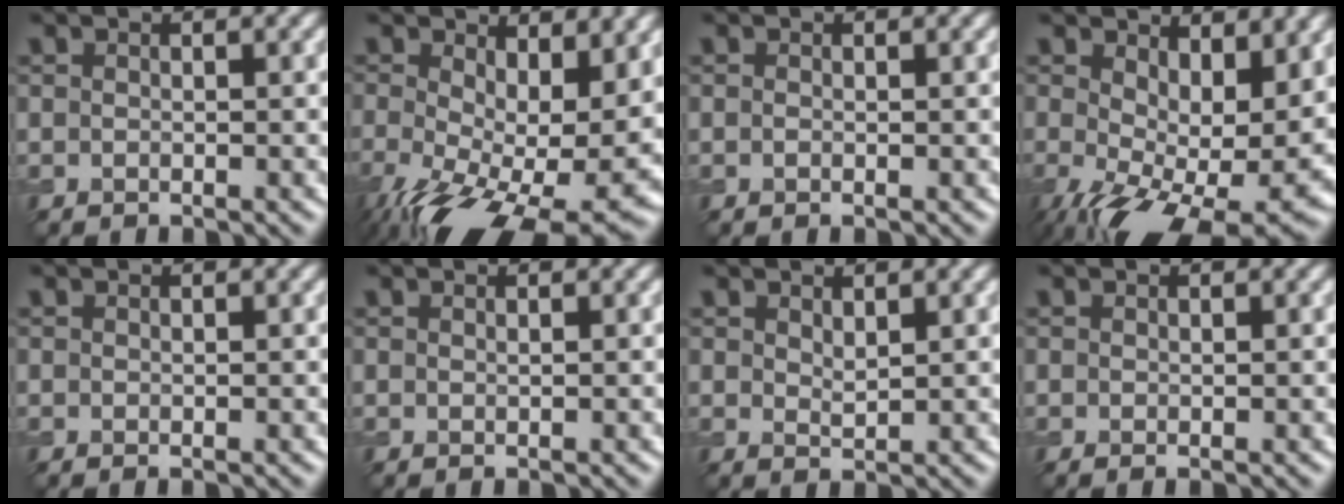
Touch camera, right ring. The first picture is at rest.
{"total": 16.1, "force": [-3.5, 8.1, 13.4], "torque": [-0.234, -0.066, -0.032]}
{"total": 0.0}
{"total": 13.7, "force": [-1.2, 6.8, 11.9], "torque": [-0.190, -0.041, 0.005]}
{"total": 0.0}
{"total": 0.0}
{"total": 1.1, "force": [0.8, 0.5, 0.7], "torque": [-0.016, -0.002, 0.019]}
{"total": 0.0}